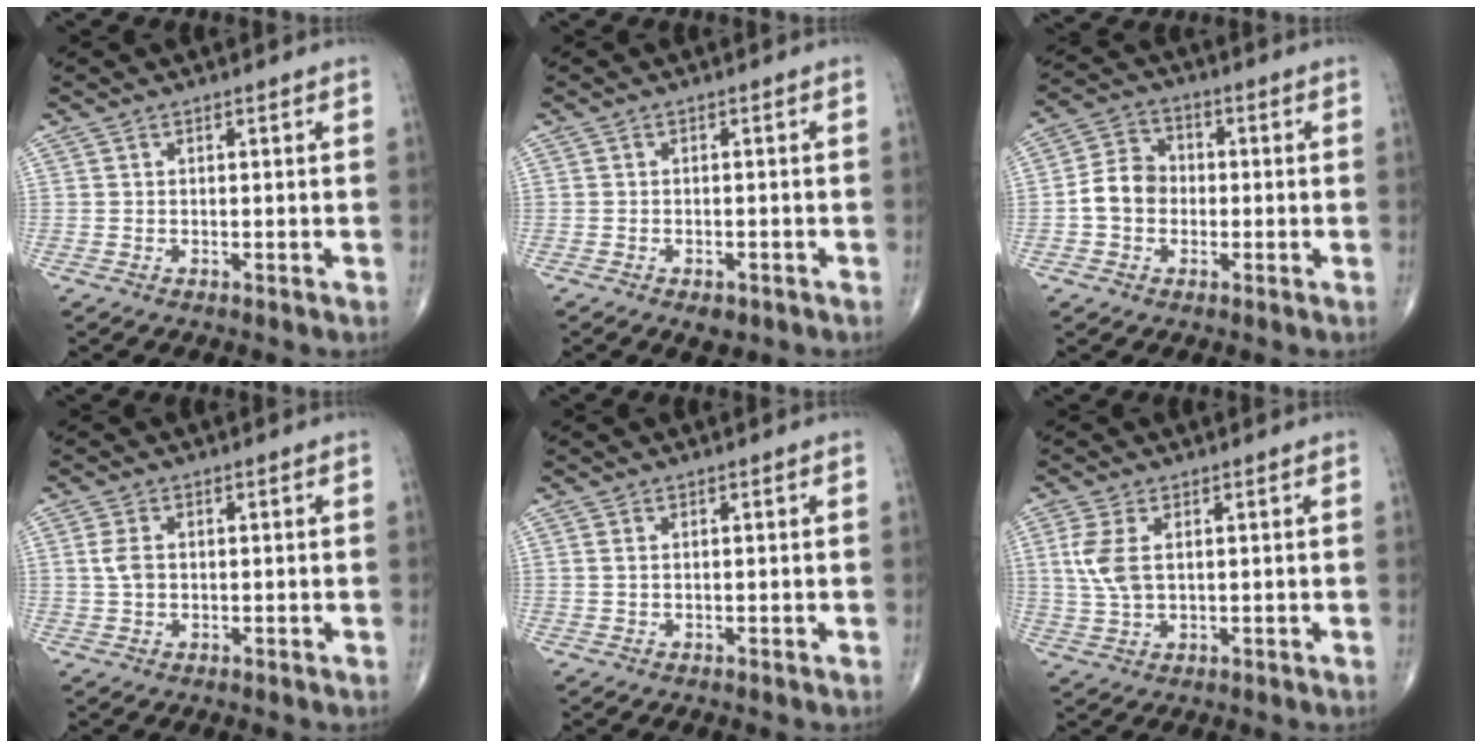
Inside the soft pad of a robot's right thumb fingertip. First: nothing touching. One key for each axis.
{"total": 2.6, "fx": -1.5, "fy": 1.5, "fz": 1.6, "tx": -0.021, "ty": 0.005, "tz": -0.015}
{"total": 7.4, "fx": -1.0, "fy": 6.1, "fz": 4.0, "tx": -0.058, "ty": 0.025, "tz": -0.032}
{"total": 3.0, "fx": 0.3, "fy": 2.1, "fz": 2.2, "tx": -0.048, "ty": 0.002, "tz": 0.005}
{"total": 0.7, "fx": 0.2, "fy": 0.4, "fz": 0.6, "tx": -0.017, "ty": 0.004, "tz": 0.008}
{"total": 6.1, "fx": 1.4, "fy": 3.3, "fz": 4.9, "tx": -0.119, "ty": -0.001, "tz": 0.031}